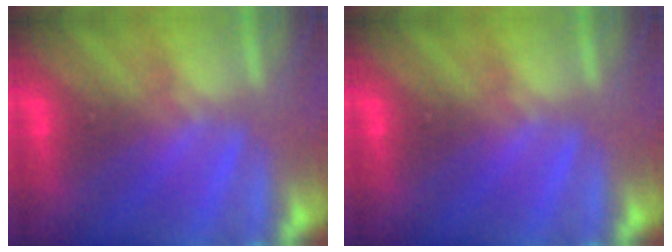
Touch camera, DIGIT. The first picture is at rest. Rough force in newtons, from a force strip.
{"total": 0.0}